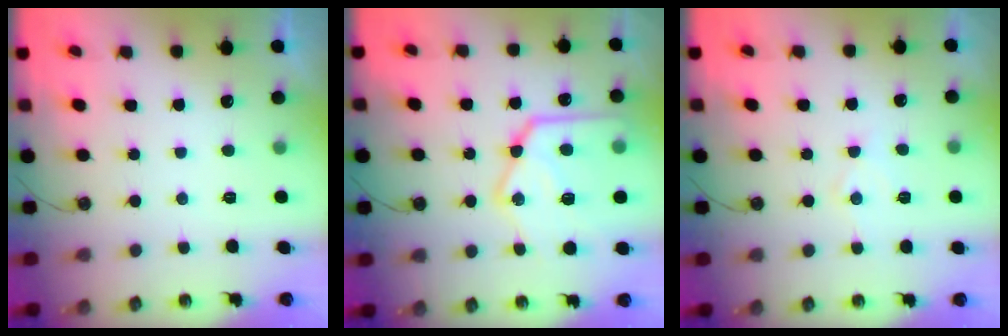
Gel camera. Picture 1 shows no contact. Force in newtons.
{"total": 23.0, "press": 22.9, "slide": 2.5}
{"total": 7.5, "press": 7.4, "slide": 0.5}